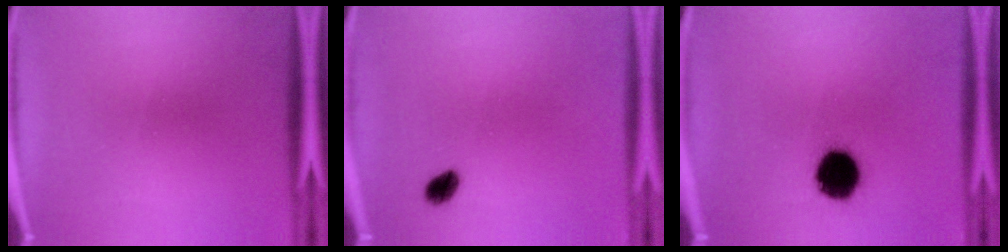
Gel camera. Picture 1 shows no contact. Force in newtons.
{"total": 2.8}
{"total": 11.5}